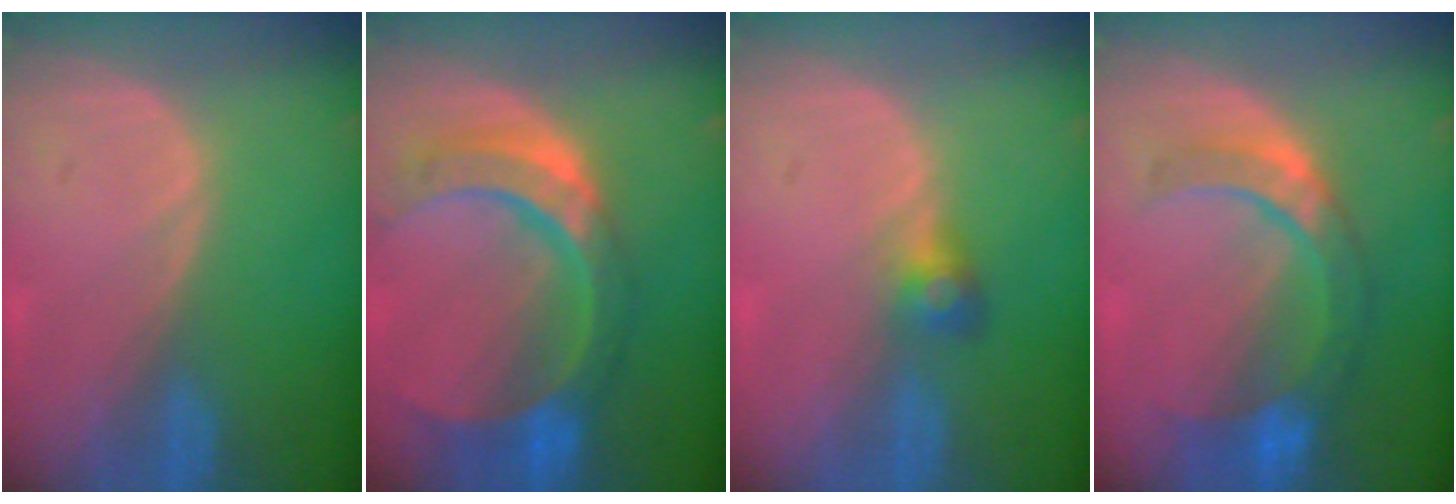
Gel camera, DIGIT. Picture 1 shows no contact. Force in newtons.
{"total": 11.0, "press": 9.3, "slide": 5.9}
{"total": 2.7, "press": 2.6, "slide": 0.8}
{"total": 8.6, "press": 7.7, "slide": 3.7}